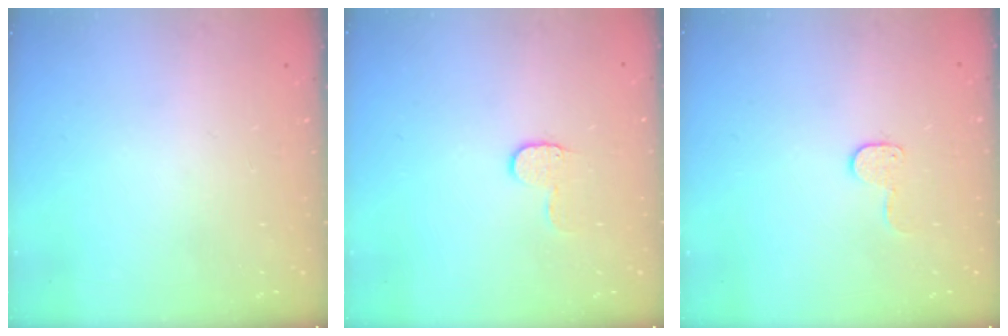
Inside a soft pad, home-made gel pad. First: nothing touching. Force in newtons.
{"total": 5.7, "press": 5.7, "slide": 0.5}
{"total": 6.4, "press": 6.4, "slide": 0.4}